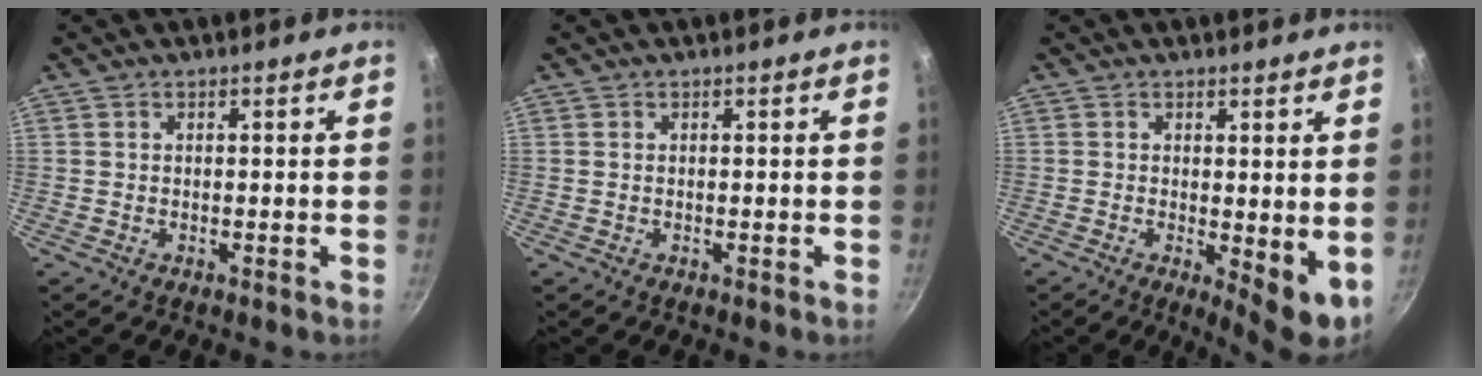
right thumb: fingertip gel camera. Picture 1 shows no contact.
{"total": 0.0}
{"total": 6.3, "force": [0.2, 2.4, 5.8], "torque": [-0.073, -0.013, 0.007]}